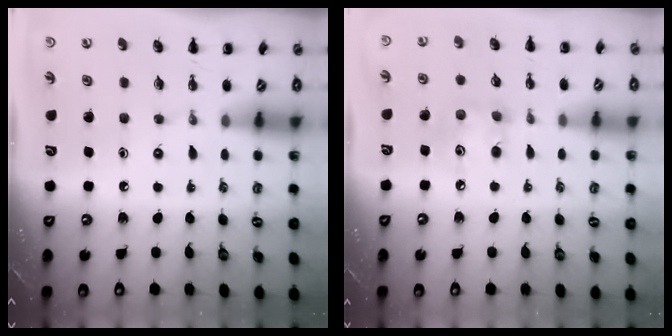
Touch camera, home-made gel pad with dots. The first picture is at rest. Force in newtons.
{"total": 5.7, "press": 5.6, "slide": 1.0}